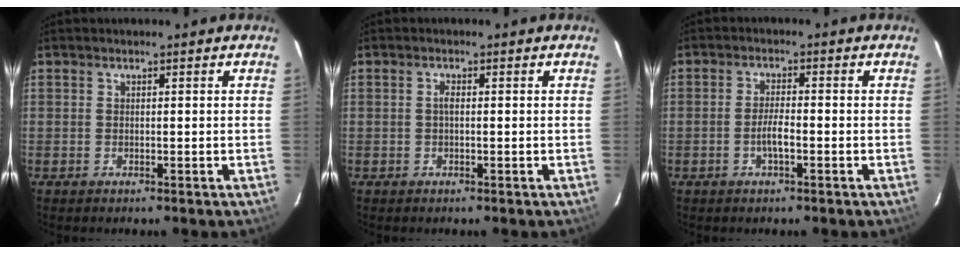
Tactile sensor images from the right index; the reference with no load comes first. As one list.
[{"total": 1.0, "force": [-0.1, 0.4, 0.9], "torque": [-0.019, 0.004, -0.003]}, {"total": 3.3, "force": [-1.3, 0.6, 3.0], "torque": [-0.061, 0.002, -0.025]}]